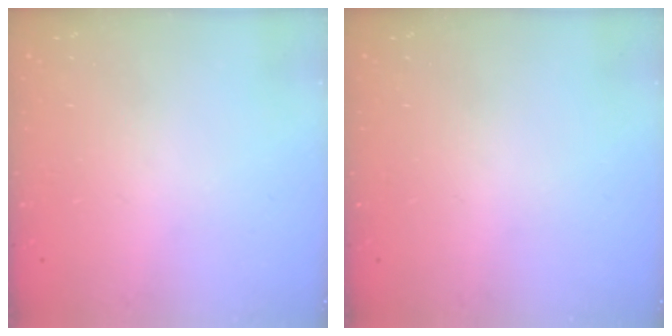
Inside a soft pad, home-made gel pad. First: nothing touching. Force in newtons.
{"total": 0.0}